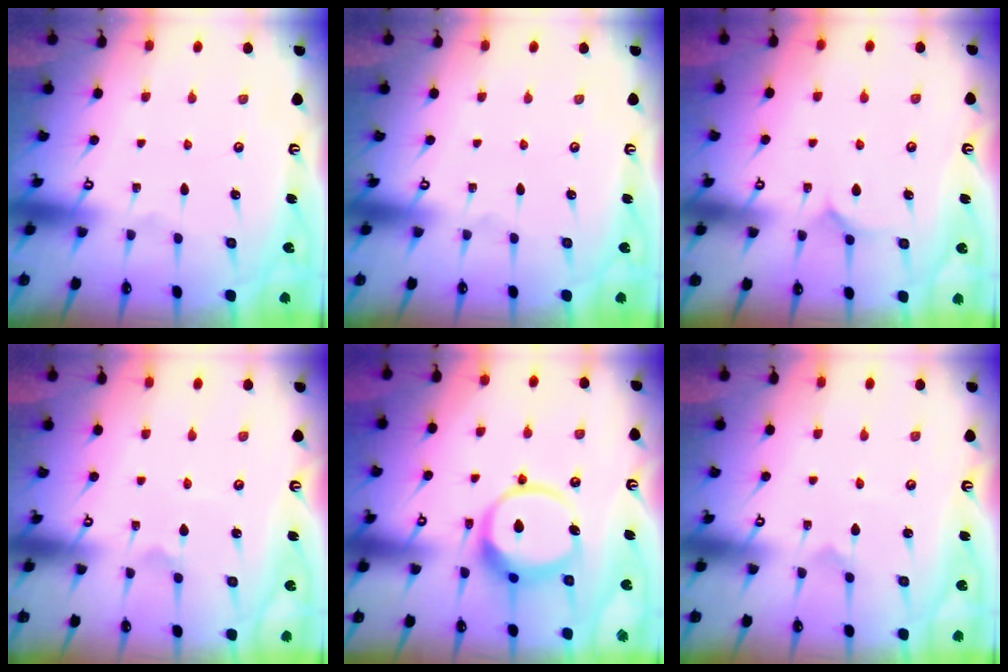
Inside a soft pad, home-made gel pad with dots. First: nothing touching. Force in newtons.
{"total": 0.0}
{"total": 4.4, "press": 4.4, "slide": 0.5}
{"total": 1.5, "press": 1.4, "slide": 0.4}
{"total": 12.7, "press": 12.6, "slide": 1.6}
{"total": 0.0}